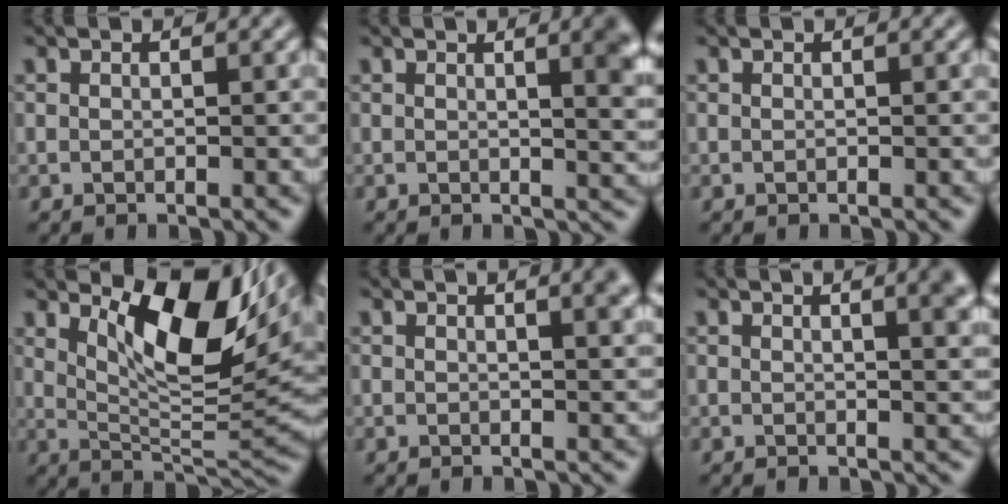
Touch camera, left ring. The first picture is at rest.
{"total": 6.1, "force": [2.0, 2.4, 5.2], "torque": [-0.018, 0.015, 0.025]}
{"total": 0.0}
{"total": 9.8, "force": [4.3, 3.2, 8.2], "torque": [-0.133, -0.003, 0.086]}
{"total": 4.7, "force": [2.4, 2.0, 3.5], "torque": [-0.012, 0.027, 0.014]}
{"total": 5.3, "force": [2.5, 2.2, 4.1], "torque": [-0.012, 0.025, 0.020]}